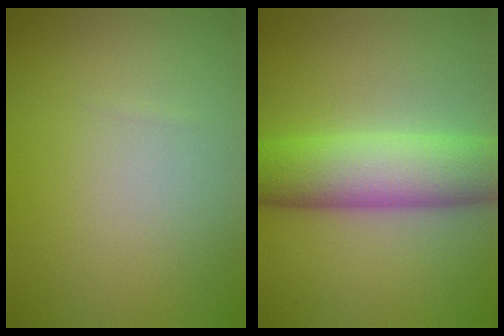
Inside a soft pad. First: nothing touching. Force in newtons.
{"total": 7.9, "press": 7.9, "slide": 0.2}